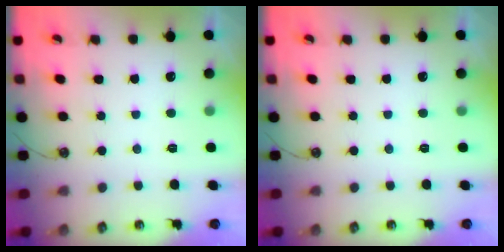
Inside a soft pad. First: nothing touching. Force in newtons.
{"total": 0.0}